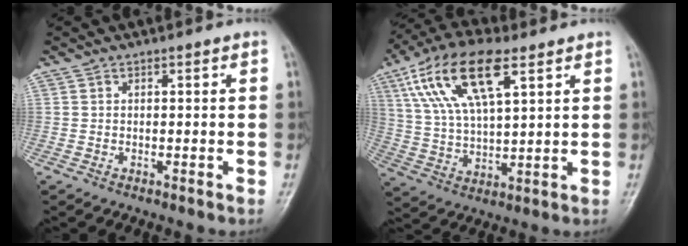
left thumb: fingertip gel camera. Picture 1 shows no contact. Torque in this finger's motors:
{"motor_torque": [2.30, 2.11, 1.52, -1.25, 0.55]}